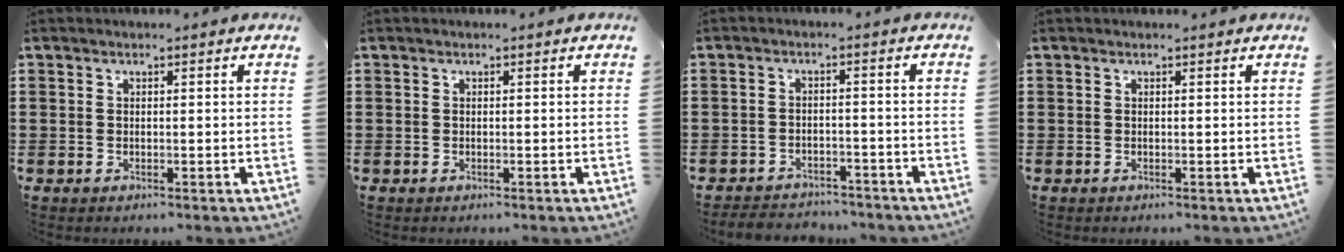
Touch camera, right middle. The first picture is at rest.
{"total": 0.0}
{"total": 3.1, "force": [-3.1, 0.5, -0.2], "torque": [-0.005, -0.003, -0.067]}
{"total": 0.0}